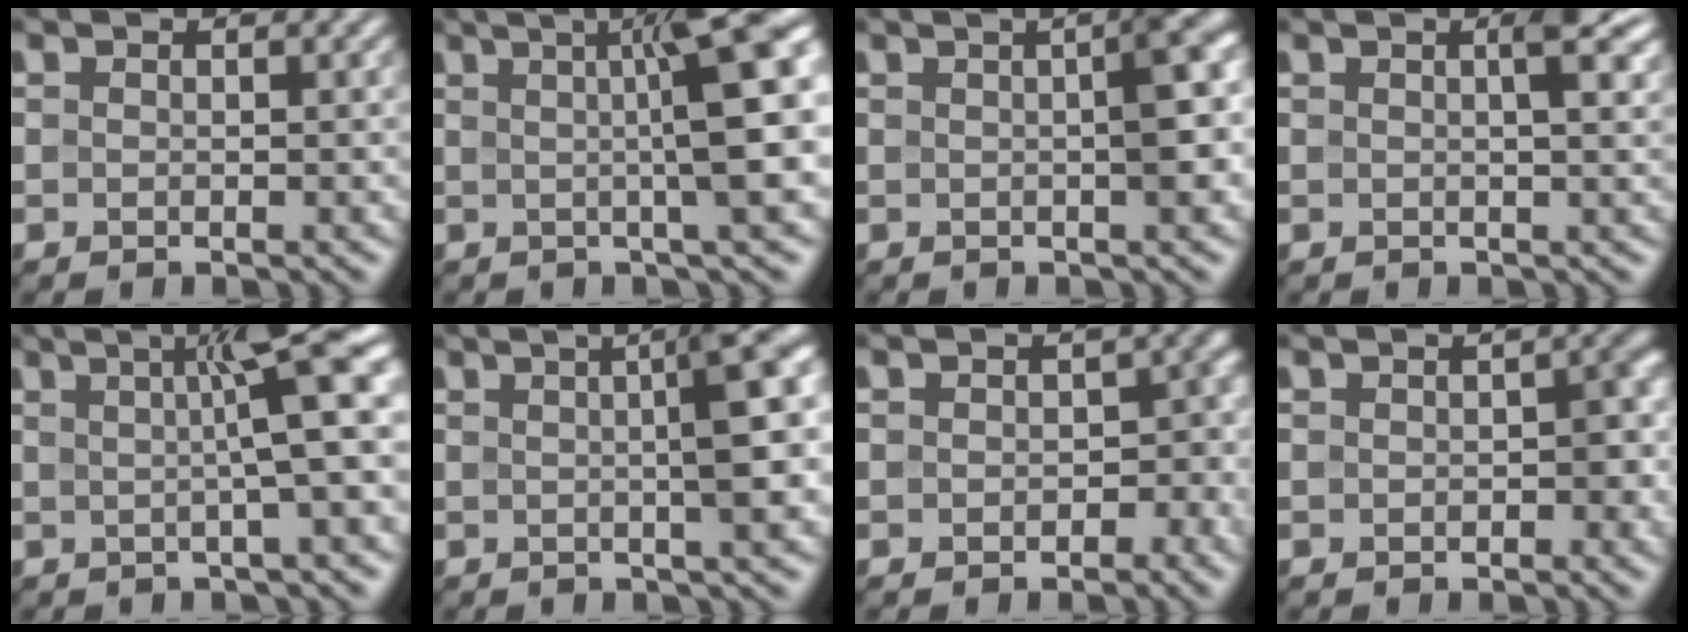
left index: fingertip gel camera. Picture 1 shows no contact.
{"total": 9.9, "force": [1.8, 1.7, 9.6], "torque": [-0.108, 0.022, 0.021]}
{"total": 4.8, "force": [0.7, 1.0, 4.7], "torque": [-0.051, 0.018, 0.008]}
{"total": 3.3, "force": [1.3, 0.8, 2.9], "torque": [-0.029, 0.011, 0.011]}
{"total": 7.8, "force": [1.7, 1.1, 7.5], "torque": [-0.094, 0.017, 0.022]}
{"total": 6.9, "force": [1.2, 1.3, 6.7], "torque": [-0.070, 0.018, 0.016]}
{"total": 3.9, "force": [-0.6, 3.0, 2.5], "torque": [-0.004, -0.004, -0.007]}
{"total": 2.4, "force": [-0.3, 1.5, 1.9], "torque": [-0.021, -0.001, -0.006]}